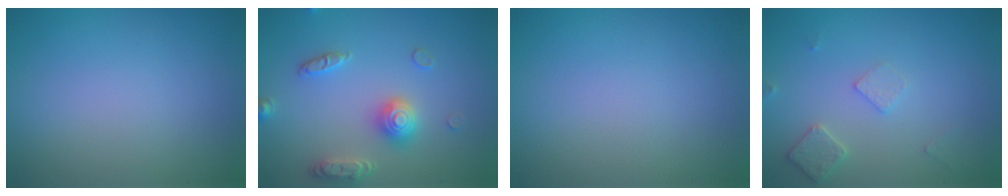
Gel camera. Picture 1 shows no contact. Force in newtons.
{"total": 3.4, "press": 3.4, "slide": 0.6}
{"total": 0.0}
{"total": 2.1, "press": 2.1, "slide": 0.3}